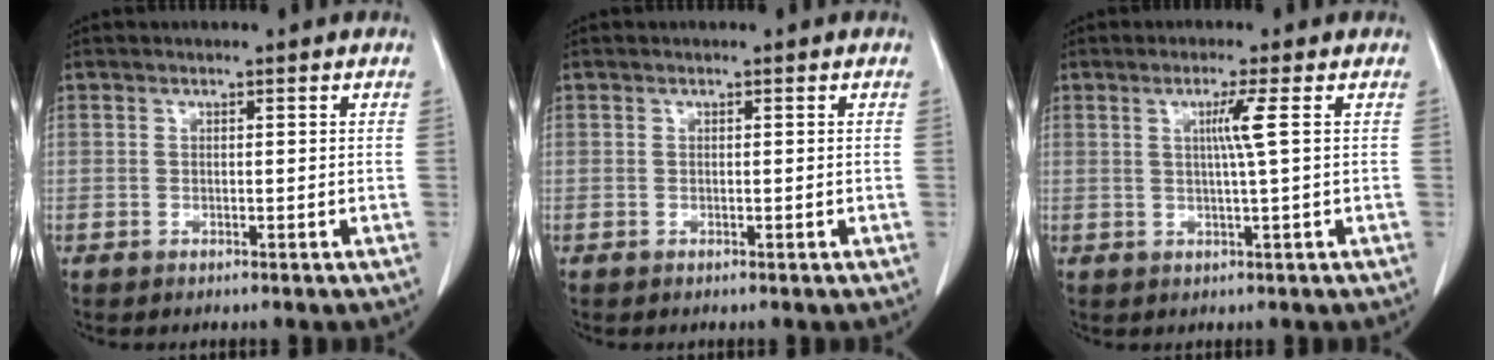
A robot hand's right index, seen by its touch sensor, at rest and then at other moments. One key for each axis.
{"total": 0.0}
{"total": 3.4, "fx": 0.7, "fy": -1.1, "fz": 3.1, "tx": -0.058, "ty": -0.002, "tz": 0.014}